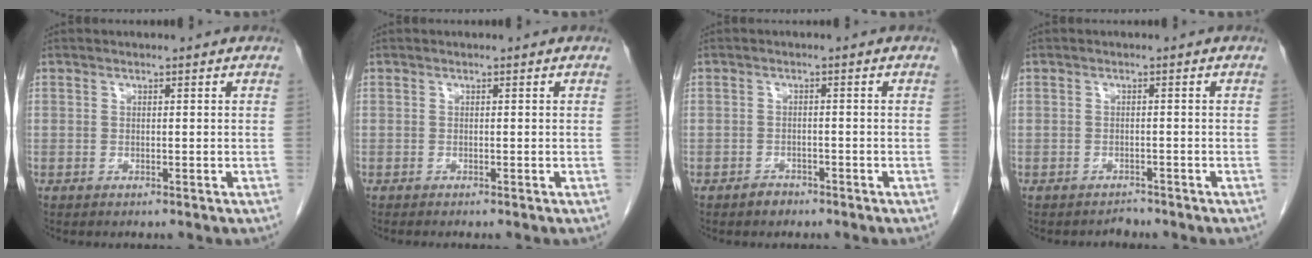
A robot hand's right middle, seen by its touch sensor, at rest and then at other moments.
{"total": 0.6, "force": [-0.5, -0.1, 0.3], "torque": [0.000, 0.001, -0.009]}
{"total": 1.6, "force": [-1.3, 0.8, 0.3], "torque": [-0.007, 0.002, -0.020]}
{"total": 1.2, "force": [-1.1, 0.4, -0.4], "torque": [0.006, -0.003, -0.019]}